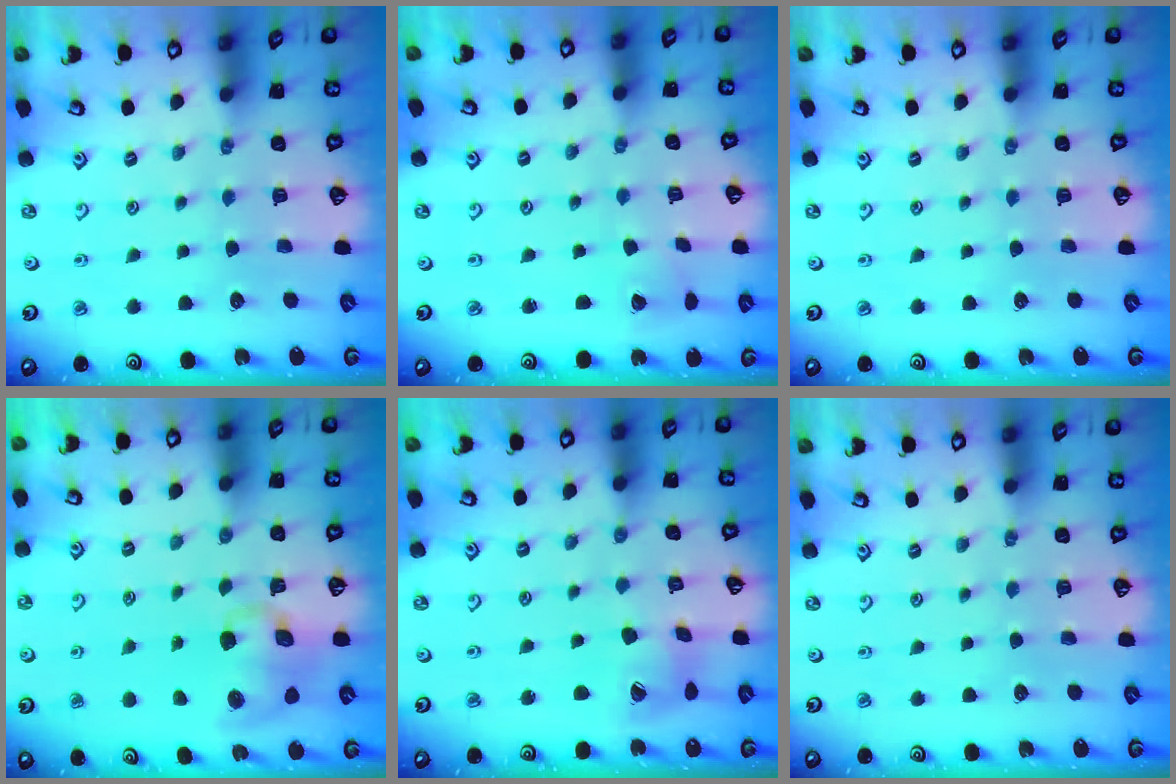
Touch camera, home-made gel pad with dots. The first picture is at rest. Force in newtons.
{"total": 2.2, "press": 2.2, "slide": 0.1}
{"total": 0.0}
{"total": 10.0, "press": 9.8, "slide": 1.6}
{"total": 13.3, "press": 13.2, "slide": 1.7}
{"total": 0.0}